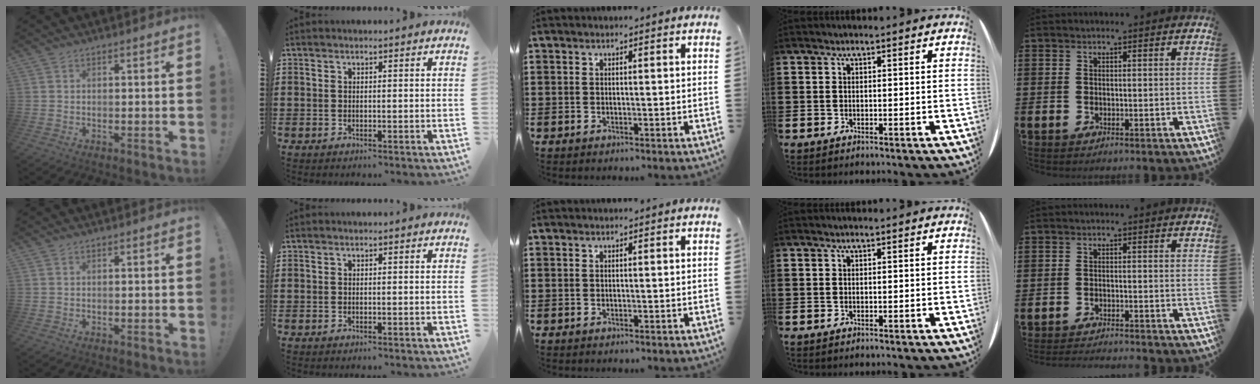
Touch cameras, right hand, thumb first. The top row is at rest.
{"little": {"total": 1.5, "force": [-1.5, -0.2, 0.0], "torque": [-0.003, 0.003, -0.031]}}